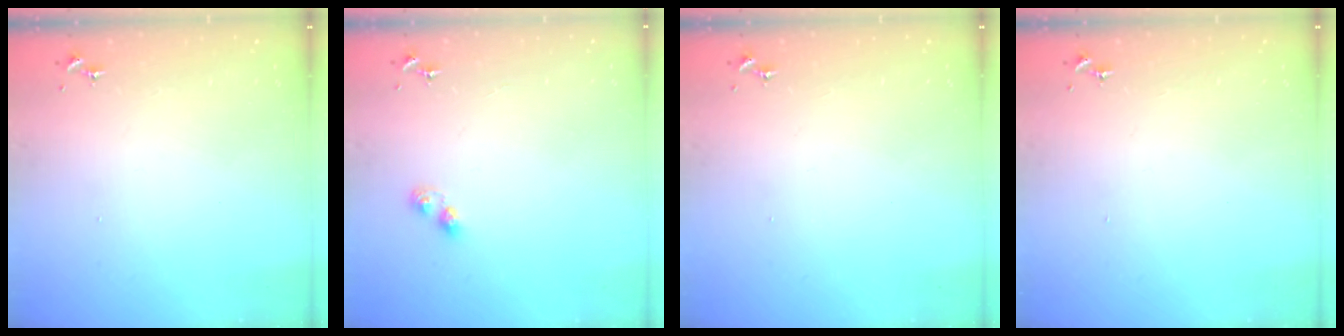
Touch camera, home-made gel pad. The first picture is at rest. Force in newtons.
{"total": 2.8, "press": 2.7, "slide": 0.4}
{"total": 0.0}
{"total": 0.0}